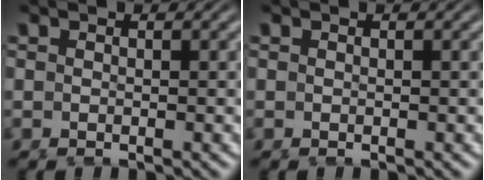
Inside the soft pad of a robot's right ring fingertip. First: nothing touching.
{"total": 0.0}